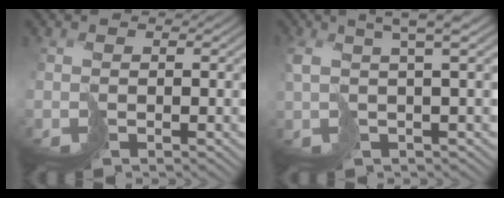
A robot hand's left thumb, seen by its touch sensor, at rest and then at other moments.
{"total": 5.4, "force": [2.0, 1.2, 4.9], "torque": [-0.079, 0.014, 0.031]}